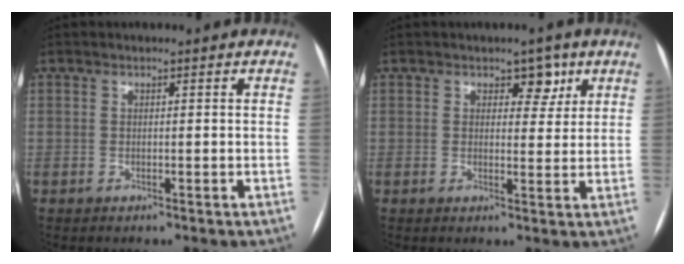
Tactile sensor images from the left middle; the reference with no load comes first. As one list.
[{"total": 3.5, "force": [2.0, 2.1, 1.9], "torque": [-0.014, 0.002, 0.026]}]